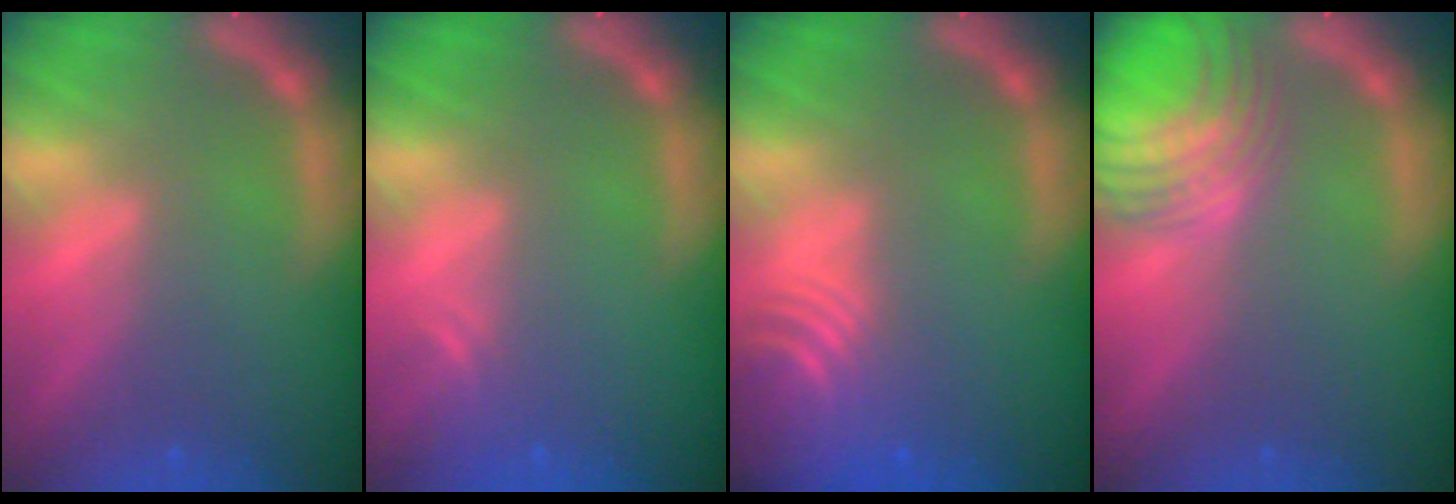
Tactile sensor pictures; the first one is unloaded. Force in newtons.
{"total": 1.5}
{"total": 8.0}
{"total": 8.1}